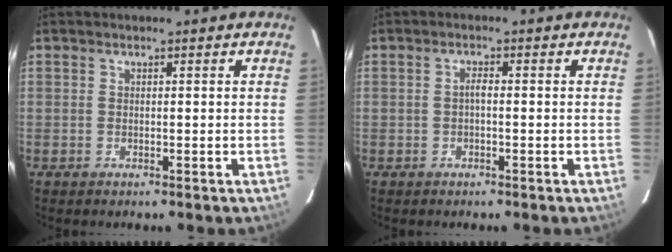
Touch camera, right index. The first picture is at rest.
{"total": 1.1, "force": [-0.4, 0.3, 1.0], "torque": [-0.019, 0.007, -0.008]}